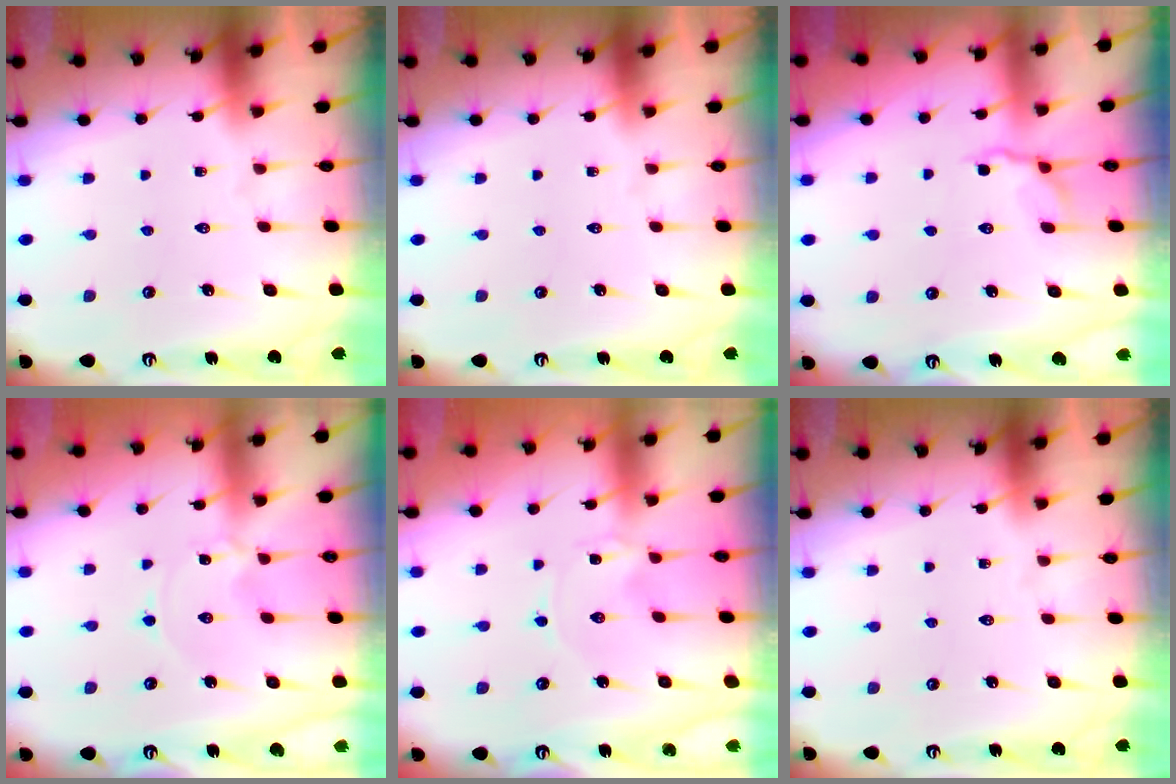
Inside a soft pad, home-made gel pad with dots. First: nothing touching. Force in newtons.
{"total": 0.0}
{"total": 3.8, "press": 3.5, "slide": 1.4}
{"total": 0.0}
{"total": 0.0}
{"total": 0.0}